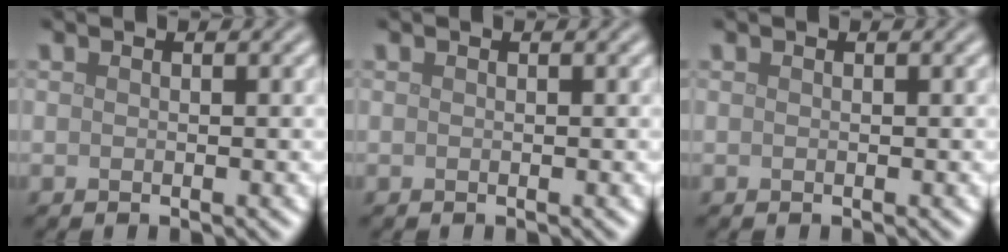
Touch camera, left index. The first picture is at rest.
{"total": 0.0}
{"total": 0.0}